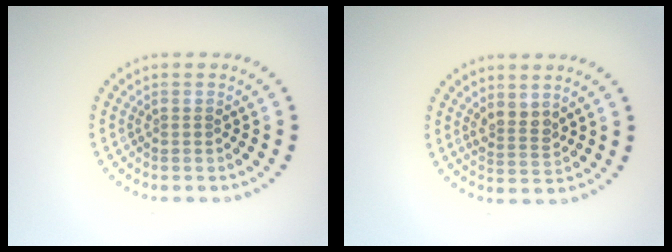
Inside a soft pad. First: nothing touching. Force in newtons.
{"total": 2.0, "press": 1.7, "slide": 1.1}